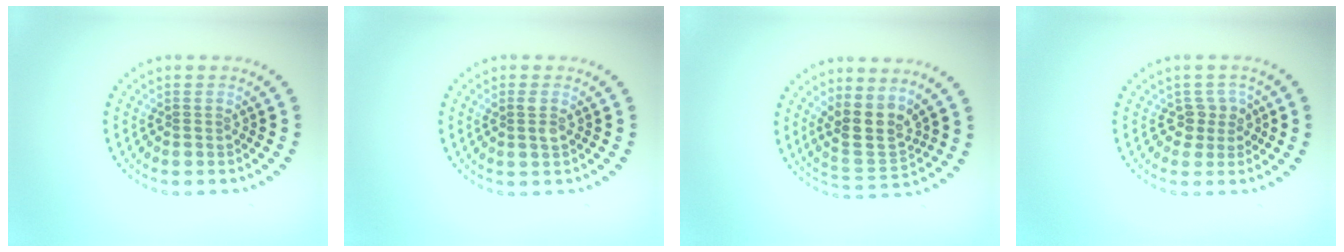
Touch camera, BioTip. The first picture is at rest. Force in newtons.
{"total": 1.1, "press": 1.1, "slide": 0.2}
{"total": 3.8, "press": 3.4, "slide": 1.8}
{"total": 1.9, "press": 1.6, "slide": 1.0}